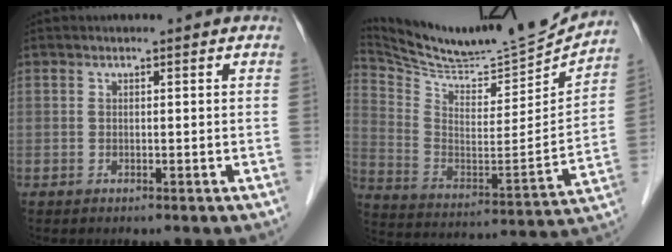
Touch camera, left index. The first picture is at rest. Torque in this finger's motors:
{"motor_torque": [0.53, -0.90, -0.03, -0.01]}